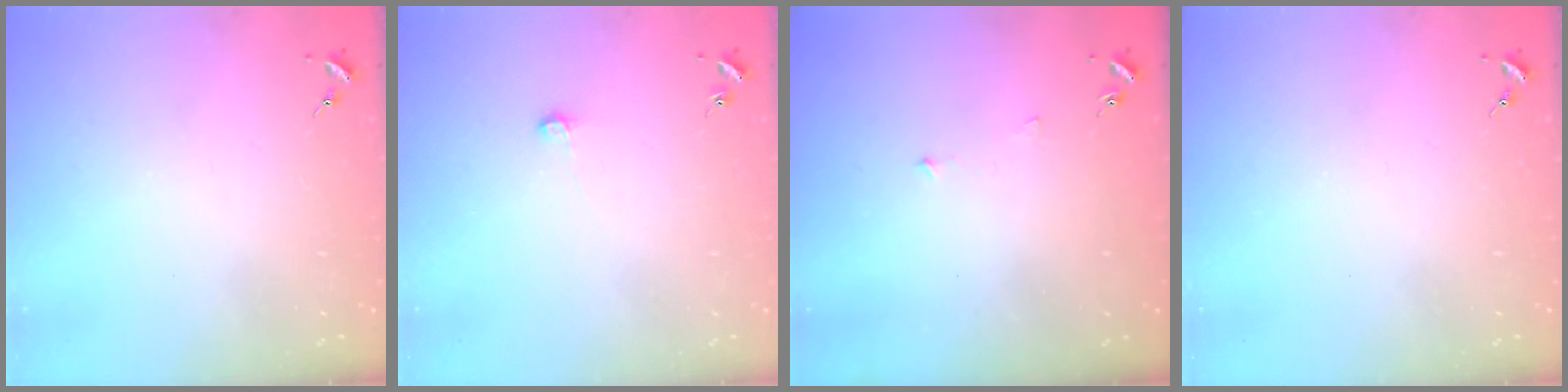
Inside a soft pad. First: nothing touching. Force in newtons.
{"total": 4.3, "press": 4.3, "slide": 0.4}
{"total": 3.3, "press": 3.3, "slide": 0.3}
{"total": 0.0}